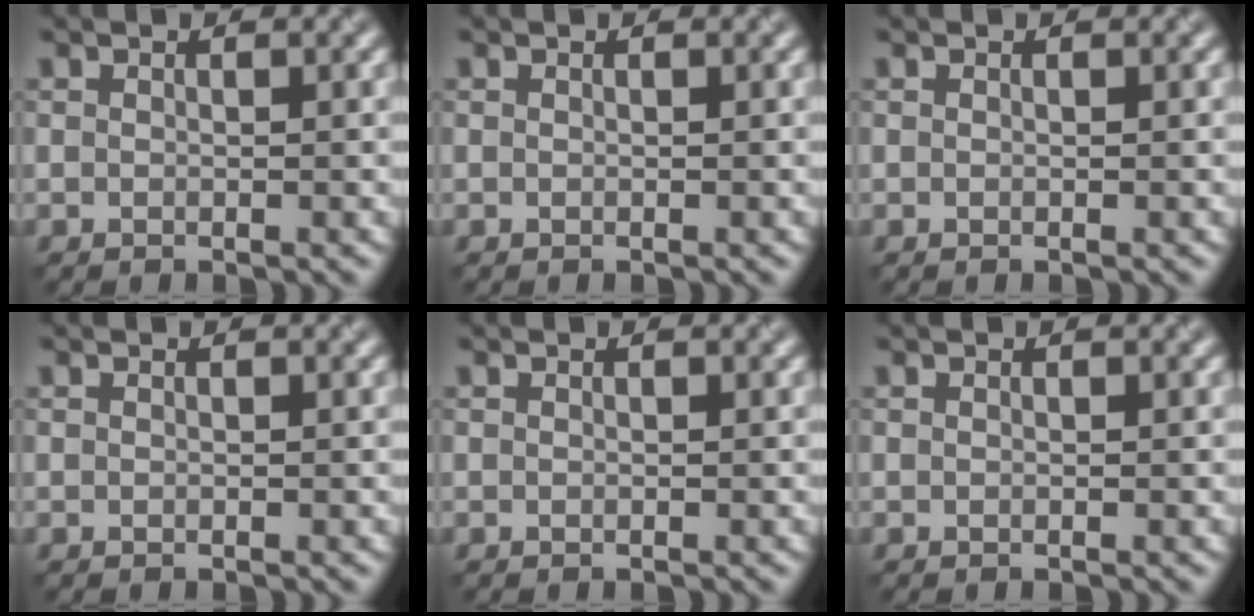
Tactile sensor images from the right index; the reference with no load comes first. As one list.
[{"total": 0.0}, {"total": 0.0}, {"total": 0.0}, {"total": 0.0}, {"total": 0.0}]